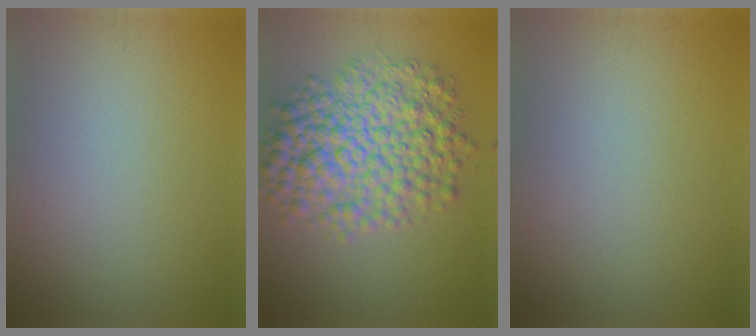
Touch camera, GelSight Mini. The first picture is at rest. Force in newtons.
{"total": 8.4, "press": 8.4, "slide": 0.1}
{"total": 0.0}